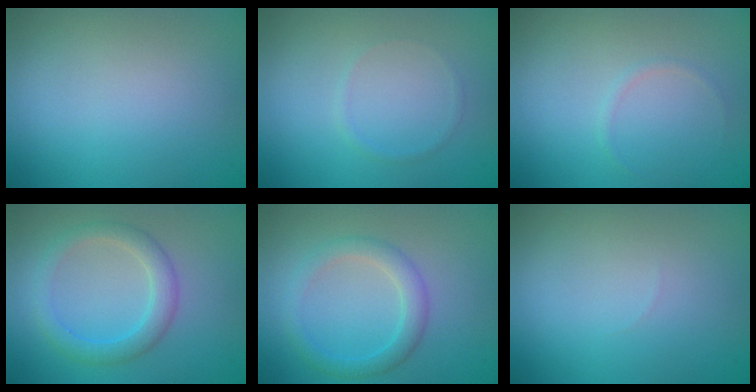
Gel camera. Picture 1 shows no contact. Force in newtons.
{"total": 0.6, "press": 0.6, "slide": 0.1}
{"total": 0.5, "press": 0.5, "slide": 0.1}
{"total": 2.9, "press": 2.9, "slide": 0.1}
{"total": 2.6, "press": 2.6, "slide": 0.1}
{"total": 0.0}